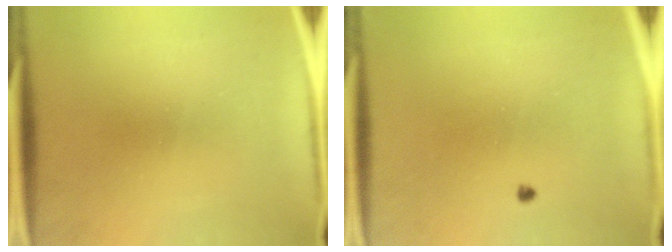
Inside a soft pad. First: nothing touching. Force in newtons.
{"total": 0.7}